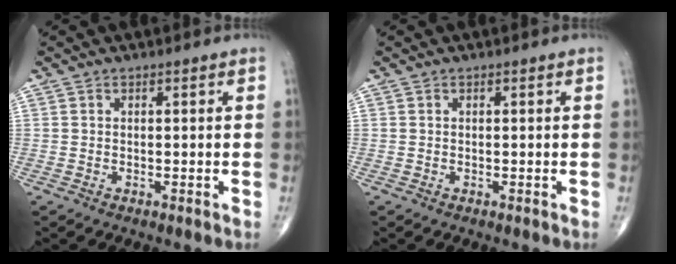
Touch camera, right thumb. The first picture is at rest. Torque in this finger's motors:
{"motor_torque": [0.00, 0.00, 0.04, 0.05, 0.00]}